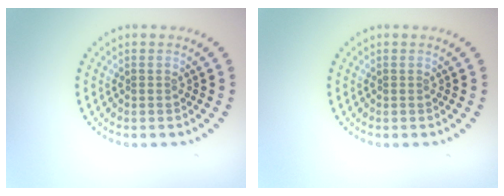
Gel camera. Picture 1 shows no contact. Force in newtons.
{"total": 0.0}